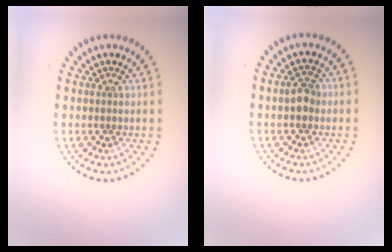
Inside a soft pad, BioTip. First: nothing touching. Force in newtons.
{"total": 1.9, "press": 1.9, "slide": 0.2}